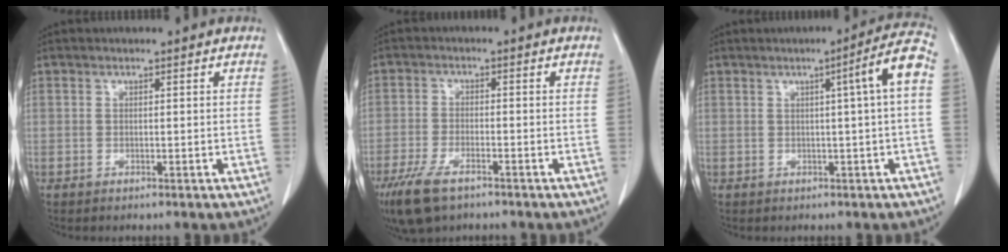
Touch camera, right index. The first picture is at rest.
{"total": 7.7, "force": [-5.2, 2.6, 5.1], "torque": [-0.109, -0.017, -0.090]}
{"total": 6.2, "force": [0.7, -0.9, 6.1], "torque": [-0.083, 0.009, 0.011]}